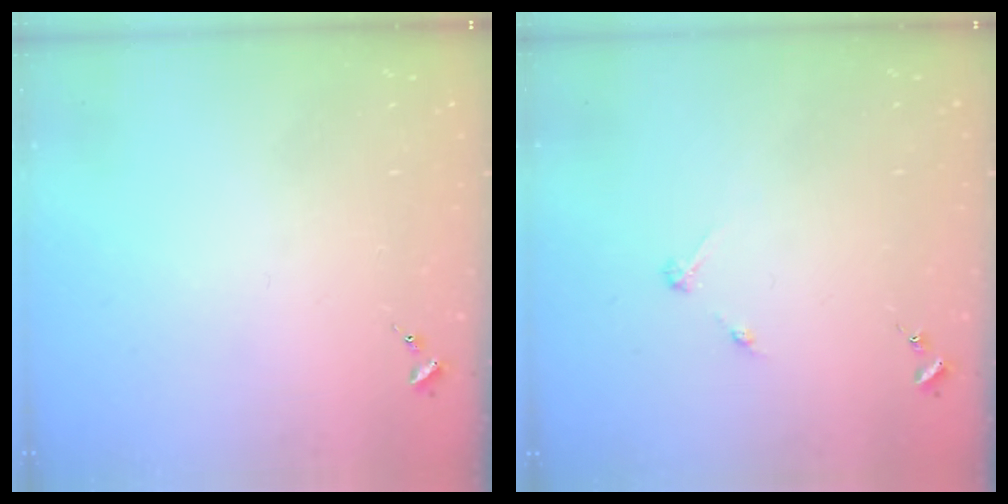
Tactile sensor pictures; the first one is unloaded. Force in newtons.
{"total": 2.7, "press": 2.7, "slide": 0.3}